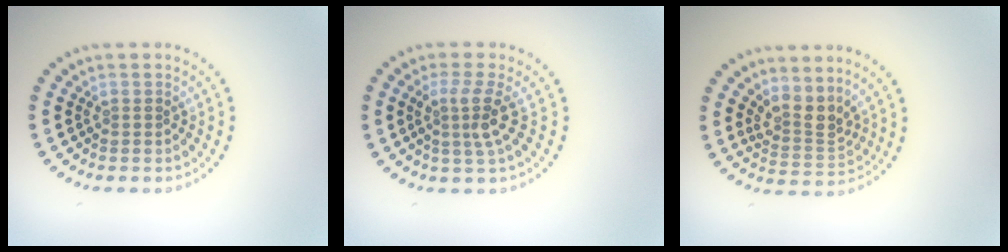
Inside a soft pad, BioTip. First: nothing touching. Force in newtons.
{"total": 2.8, "press": 2.0, "slide": 1.9}
{"total": 3.0, "press": 2.2, "slide": 2.1}